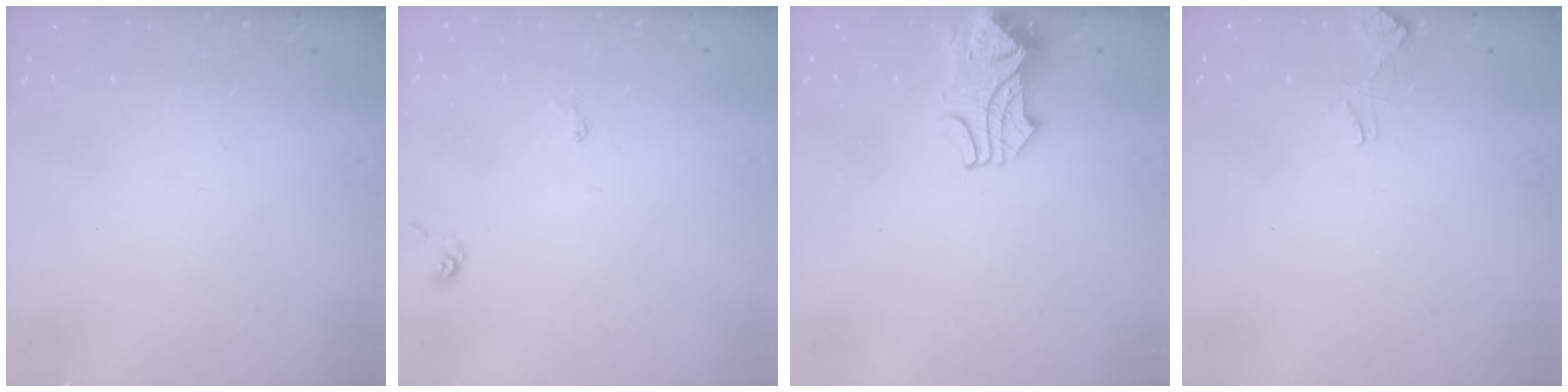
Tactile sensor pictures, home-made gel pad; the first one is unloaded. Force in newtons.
{"total": 0.6, "press": 0.6, "slide": 0.1}
{"total": 2.2, "press": 2.1, "slide": 0.6}
{"total": 2.6, "press": 2.5, "slide": 0.8}